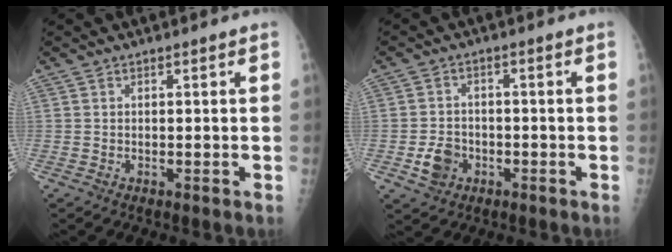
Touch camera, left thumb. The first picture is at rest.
{"total": 5.0, "force": [-1.9, 4.1, 2.3], "torque": [-0.030, 0.012, -0.030]}